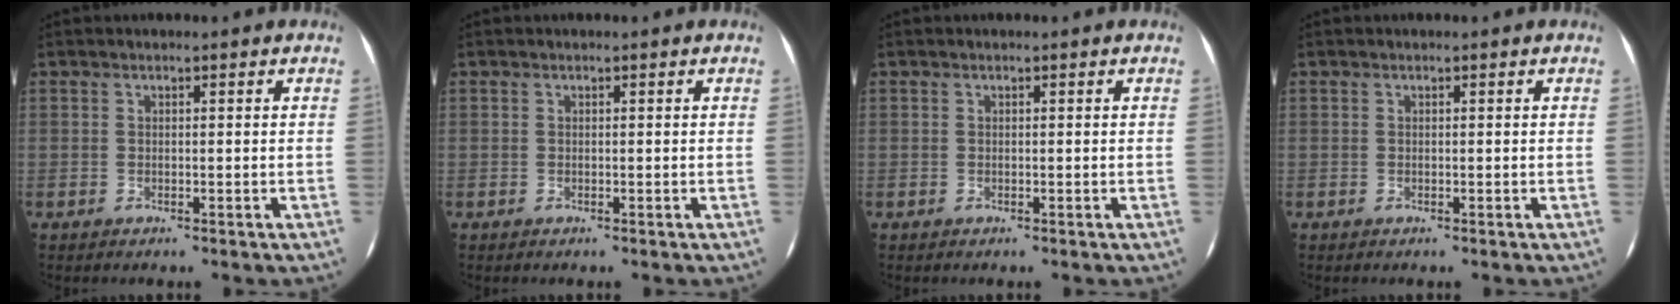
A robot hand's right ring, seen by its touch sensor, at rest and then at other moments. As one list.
[{"total": 0.0}, {"total": 0.0}, {"total": 0.0}]